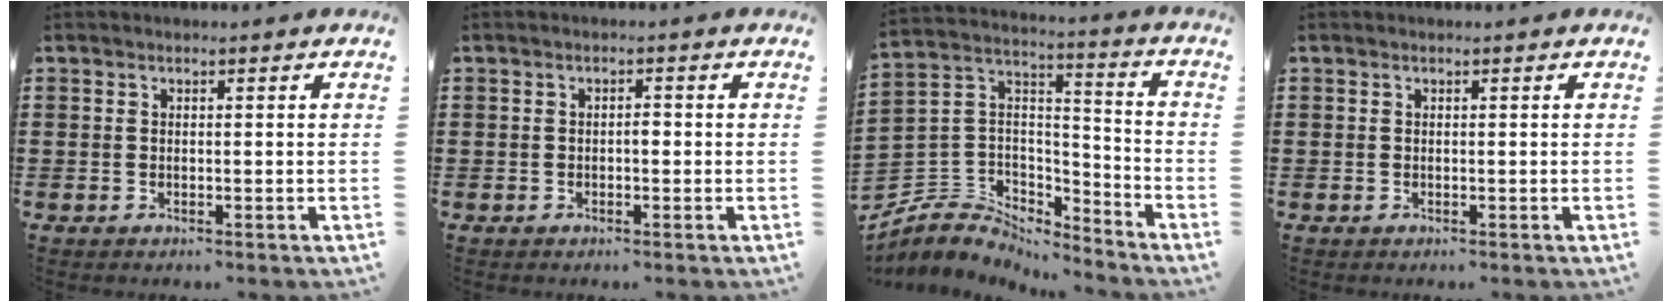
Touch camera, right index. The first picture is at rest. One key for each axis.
{"total": 1.2, "fx": -0.3, "fy": 0.5, "fz": 1.0, "tx": -0.019, "ty": -0.002, "tz": -0.006}
{"total": 5.7, "fx": -4.7, "fy": 3.2, "fz": 0.3, "tx": -0.040, "ty": -0.014, "tz": -0.101}
{"total": 0.0}